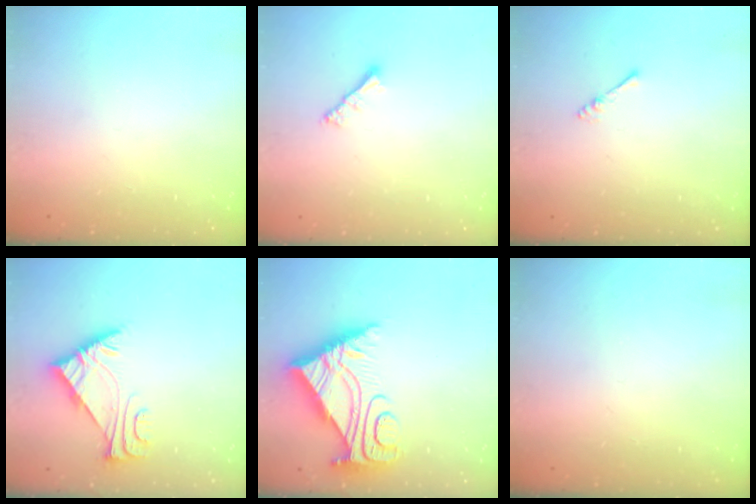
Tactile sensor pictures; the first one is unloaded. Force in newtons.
{"total": 2.4, "press": 2.4, "slide": 0.6}
{"total": 2.2, "press": 2.2, "slide": 0.4}
{"total": 6.0, "press": 5.9, "slide": 0.8}
{"total": 8.9, "press": 8.8, "slide": 0.9}
{"total": 0.0}